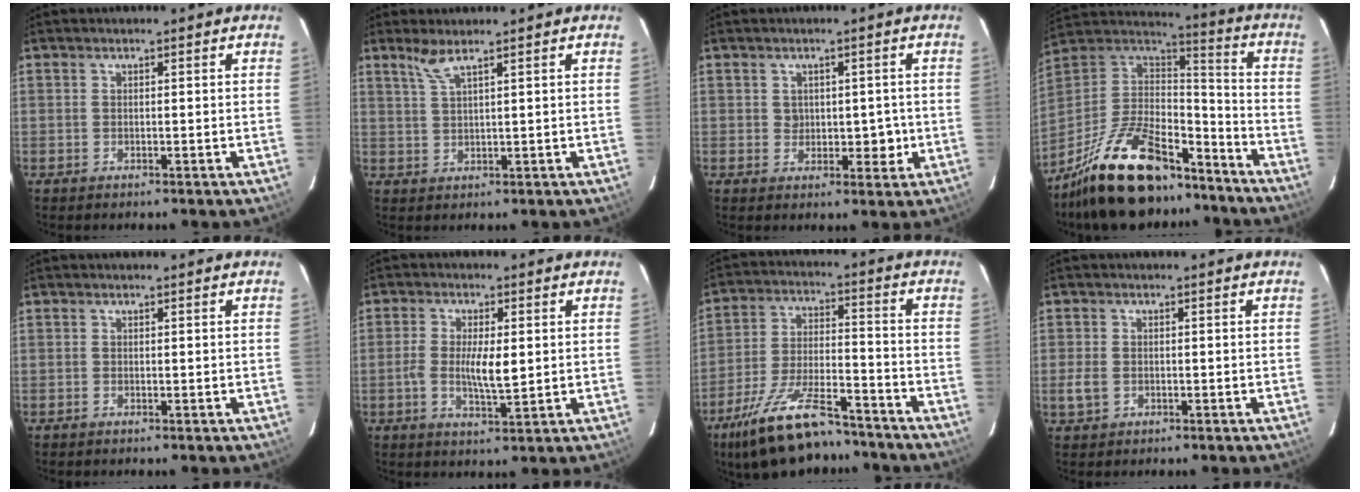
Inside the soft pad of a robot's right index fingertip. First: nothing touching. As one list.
[{"total": 2.8, "force": [2.1, -0.3, 1.8], "torque": [-0.041, -0.002, 0.044]}, {"total": 3.6, "force": [0.1, 3.1, 1.9], "torque": [-0.023, 0.006, 0.006]}, {"total": 26.3, "force": [-18.8, 10.6, 15.0], "torque": [-0.297, 0.000, -0.300]}, {"total": 0.0}, {"total": 6.4, "force": [-0.2, 2.2, 6.0], "torque": [-0.117, -0.002, -0.006]}, {"total": 18.1, "force": [-14.0, 5.5, 10.0], "torque": [-0.203, -0.022, -0.234]}, {"total": 3.2, "force": [-0.9, 2.6, 1.7], "torque": [-0.038, 0.000, -0.017]}]